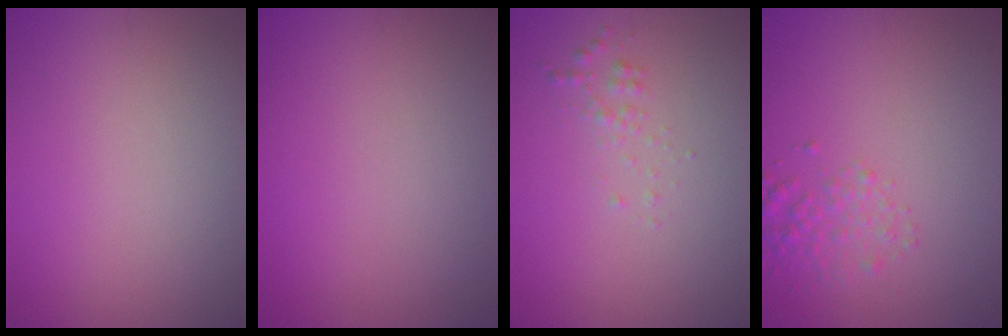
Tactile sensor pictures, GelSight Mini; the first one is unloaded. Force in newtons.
{"total": 0.0}
{"total": 0.9, "press": 0.9, "slide": 0.0}
{"total": 1.8, "press": 1.8, "slide": 0.1}